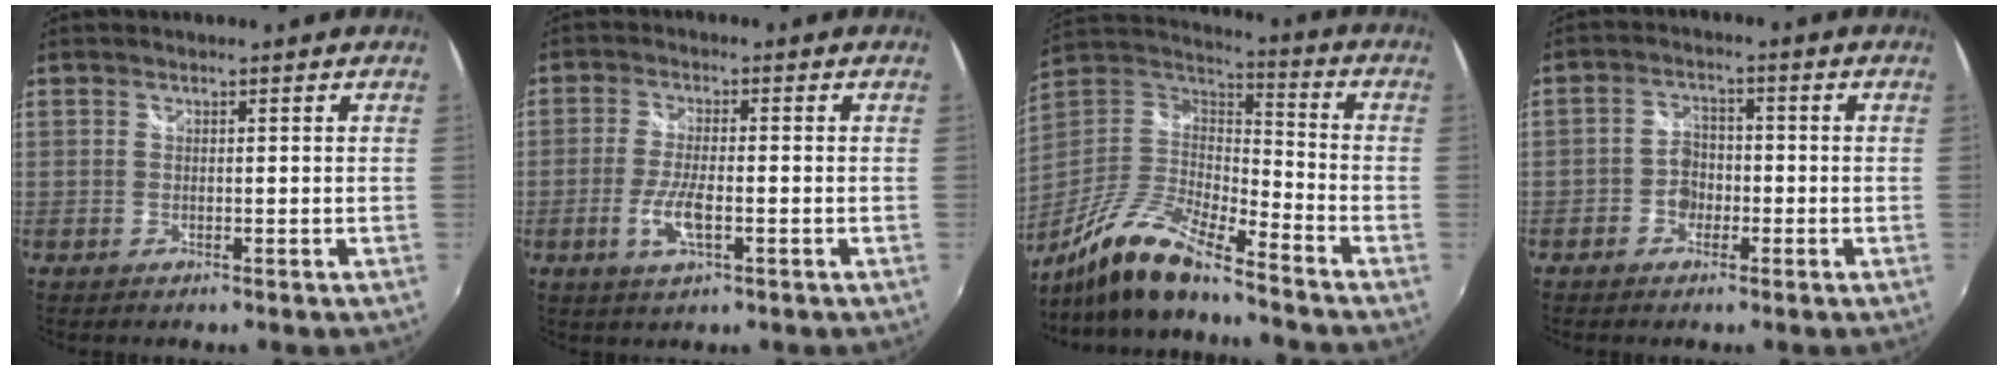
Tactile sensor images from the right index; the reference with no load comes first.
{"total": 5.7, "force": [-1.8, 1.5, 5.2], "torque": [-0.111, -0.005, -0.035]}
{"total": 15.6, "force": [-12.1, 3.1, 9.4], "torque": [-0.194, -0.017, -0.239]}
{"total": 3.9, "force": [-1.7, 3.2, 1.5], "torque": [-0.027, 0.012, -0.026]}